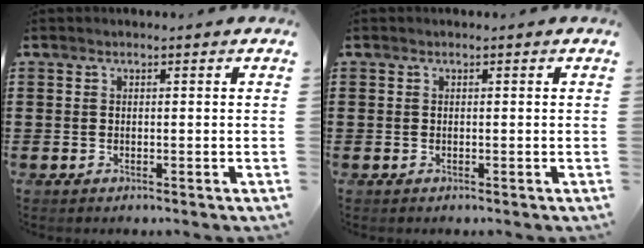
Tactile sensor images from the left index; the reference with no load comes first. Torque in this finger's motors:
{"motor_torque": [-0.02, -0.02, 0.00, 0.00]}